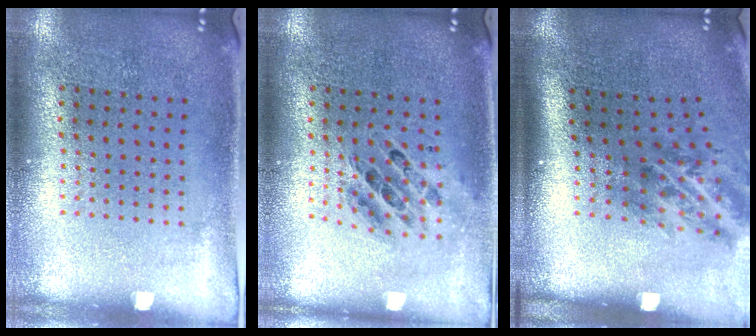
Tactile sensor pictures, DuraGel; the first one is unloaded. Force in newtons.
{"total": 0.6, "press": 0.6, "slide": 0.2}
{"total": 2.0, "press": 1.2, "slide": 1.6}